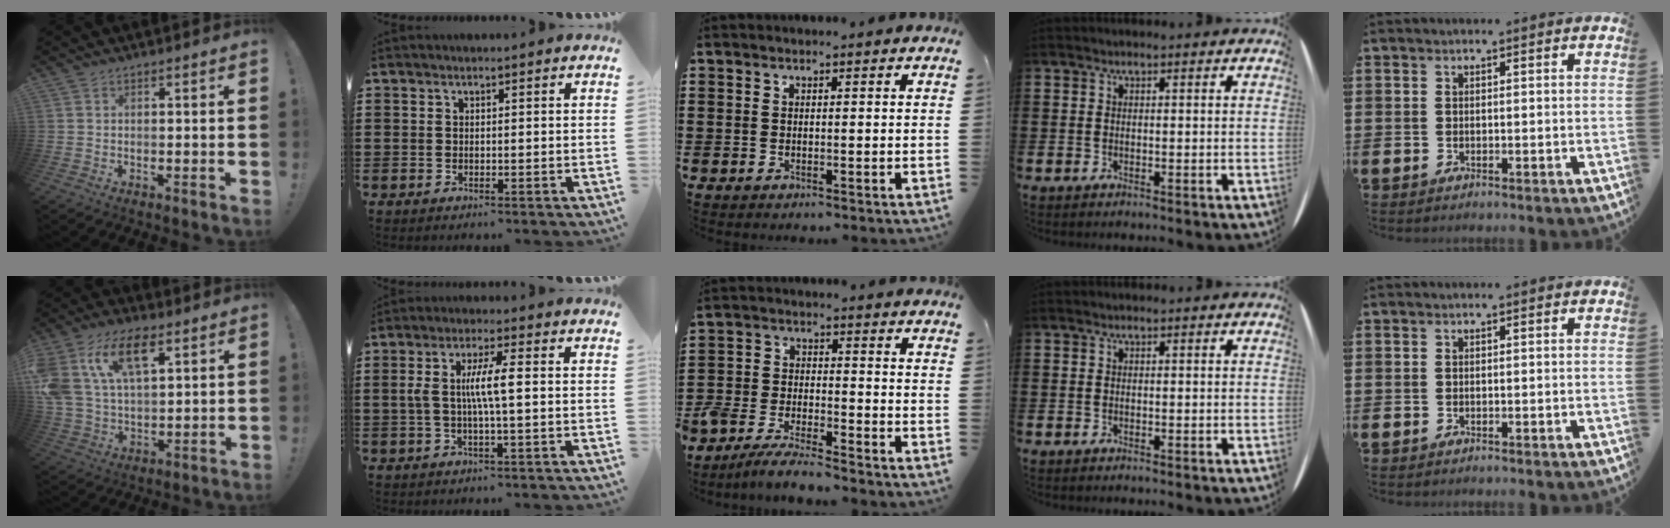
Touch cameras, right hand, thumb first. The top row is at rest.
{"thumb": {"total": 16.1, "force": [7.3, 9.0, 11.1], "torque": [-0.234, -0.010, 0.135]}, "index": {"total": 6.0, "force": [0.2, 0.8, 6.0], "torque": [-0.124, -0.006, -0.004]}, "middle": {"total": 5.6, "force": [-5.4, 0.4, 1.2], "torque": [-0.035, 0.002, -0.111]}}